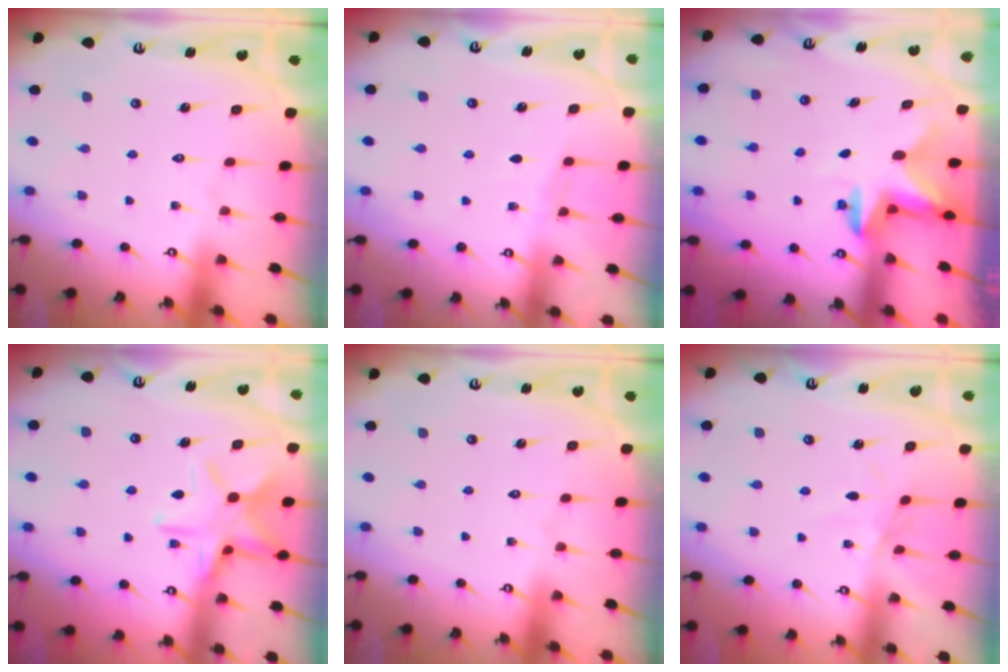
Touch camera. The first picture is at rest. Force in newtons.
{"total": 3.1, "press": 3.1, "slide": 0.4}
{"total": 2.8, "press": 2.8, "slide": 0.6}
{"total": 13.3, "press": 13.3, "slide": 1.0}
{"total": 0.0}
{"total": 2.2, "press": 2.1, "slide": 0.5}